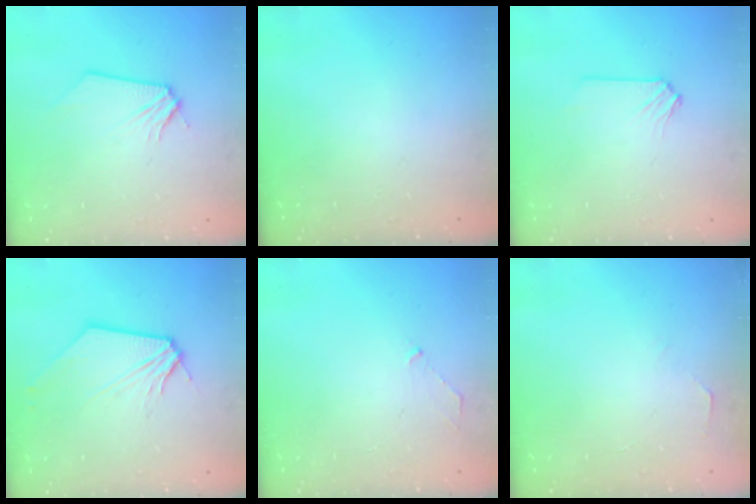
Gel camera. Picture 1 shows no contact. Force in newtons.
{"total": 0.0}
{"total": 0.0}
{"total": 3.8, "press": 3.8, "slide": 0.6}
{"total": 2.2, "press": 2.1, "slide": 0.4}
{"total": 1.9, "press": 1.9, "slide": 0.3}